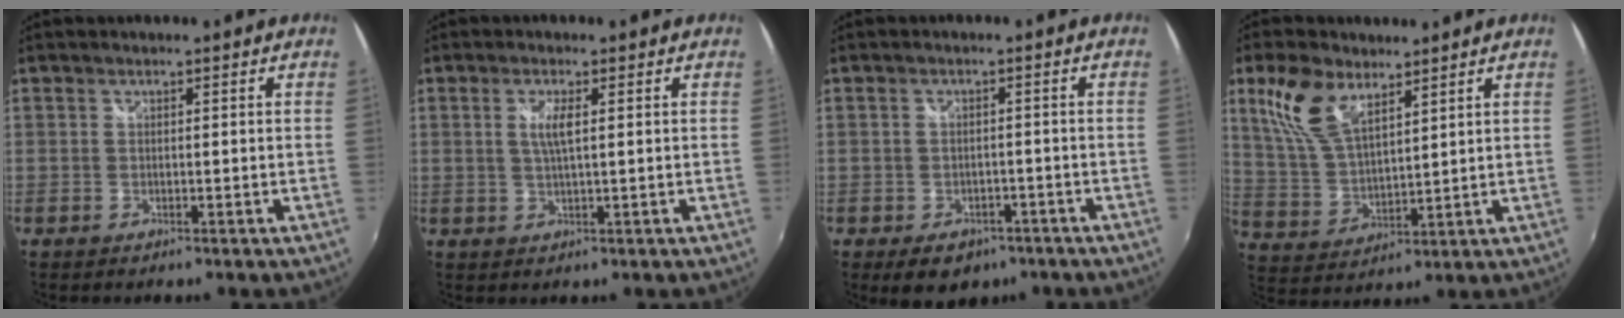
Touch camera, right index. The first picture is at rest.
{"total": 3.2, "force": [0.7, 0.5, 3.1], "torque": [-0.059, -0.003, 0.013]}
{"total": 6.7, "force": [-4.2, 4.4, 2.7], "torque": [-0.054, 0.000, -0.049]}
{"total": 11.6, "force": [6.8, 5.7, 7.5], "torque": [-0.157, 0.014, 0.145]}